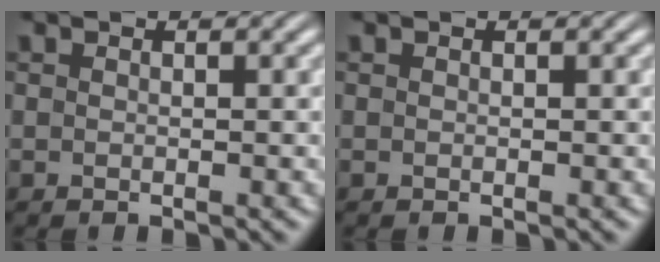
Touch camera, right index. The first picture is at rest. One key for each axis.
{"total": 0.0}